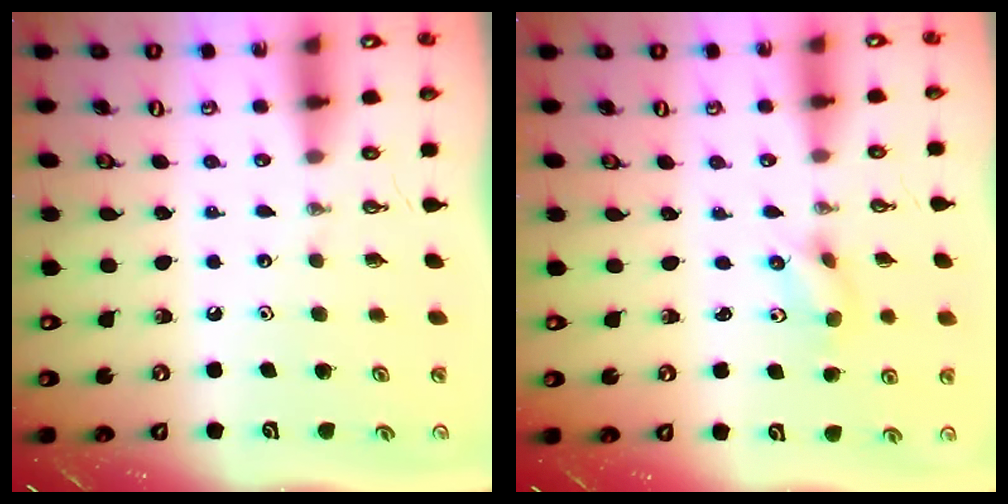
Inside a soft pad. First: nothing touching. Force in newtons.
{"total": 2.1, "press": 1.9, "slide": 0.9}